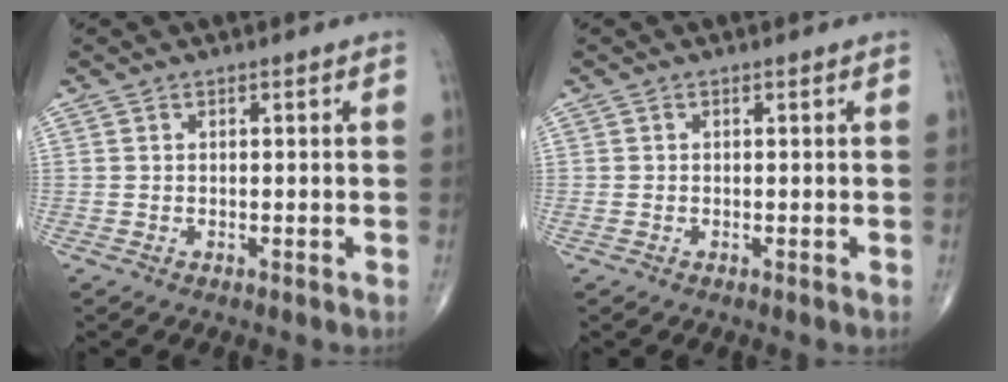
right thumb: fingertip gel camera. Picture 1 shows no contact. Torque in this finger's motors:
{"motor_torque": [-0.38, 0.11, 0.02, 0.11, 0.01]}